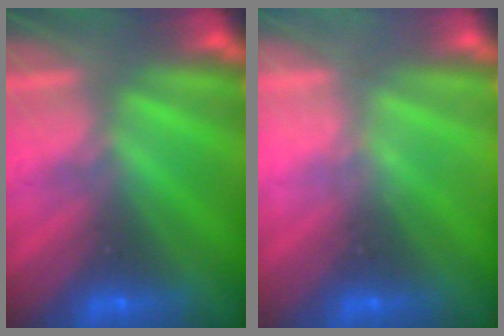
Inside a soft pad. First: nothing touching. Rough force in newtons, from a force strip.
{"total": 2.1}